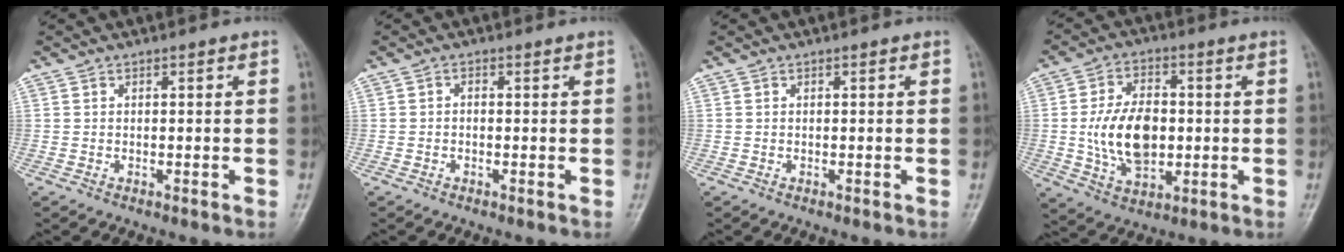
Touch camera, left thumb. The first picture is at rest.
{"total": 0.8, "force": [0.0, 0.4, 0.6], "torque": [-0.005, 0.004, -0.003]}
{"total": 0.0}
{"total": 12.6, "force": [-0.2, 7.9, 9.8], "torque": [-0.161, 0.002, 0.003]}